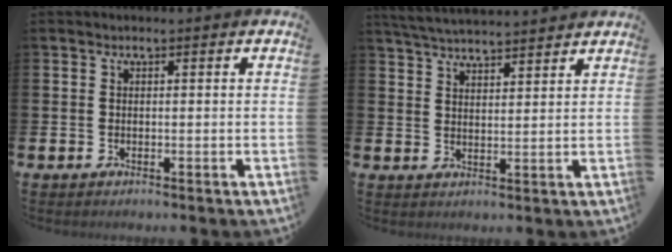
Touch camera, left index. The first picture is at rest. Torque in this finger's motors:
{"motor_torque": [0.52, -0.82, 0.20, 0.07]}